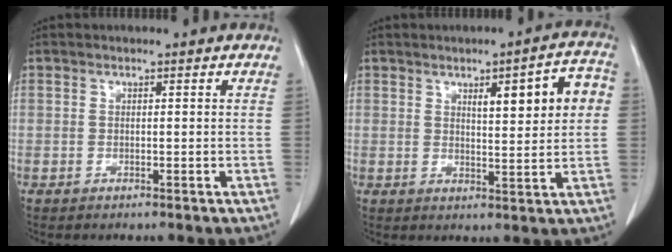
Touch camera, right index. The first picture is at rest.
{"total": 8.7, "force": [2.4, 1.8, 8.1], "torque": [-0.111, 0.017, 0.034]}